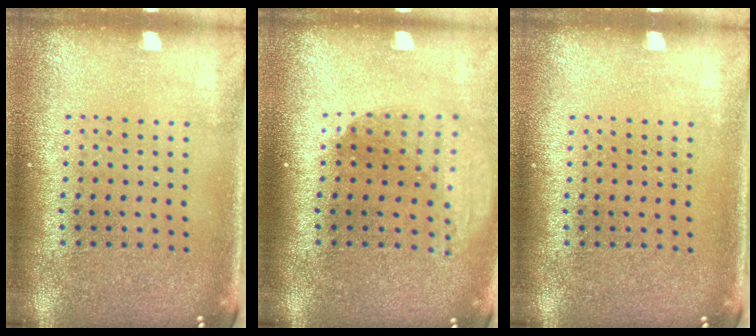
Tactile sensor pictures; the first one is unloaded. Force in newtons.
{"total": 1.9, "press": 1.5, "slide": 1.2}
{"total": 0.0}